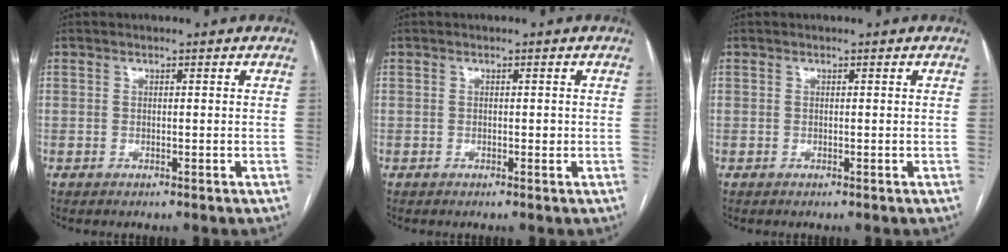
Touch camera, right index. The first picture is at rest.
{"total": 0.7, "force": [0.0, 0.5, 0.6], "torque": [-0.004, 0.001, -0.001]}
{"total": 0.0}